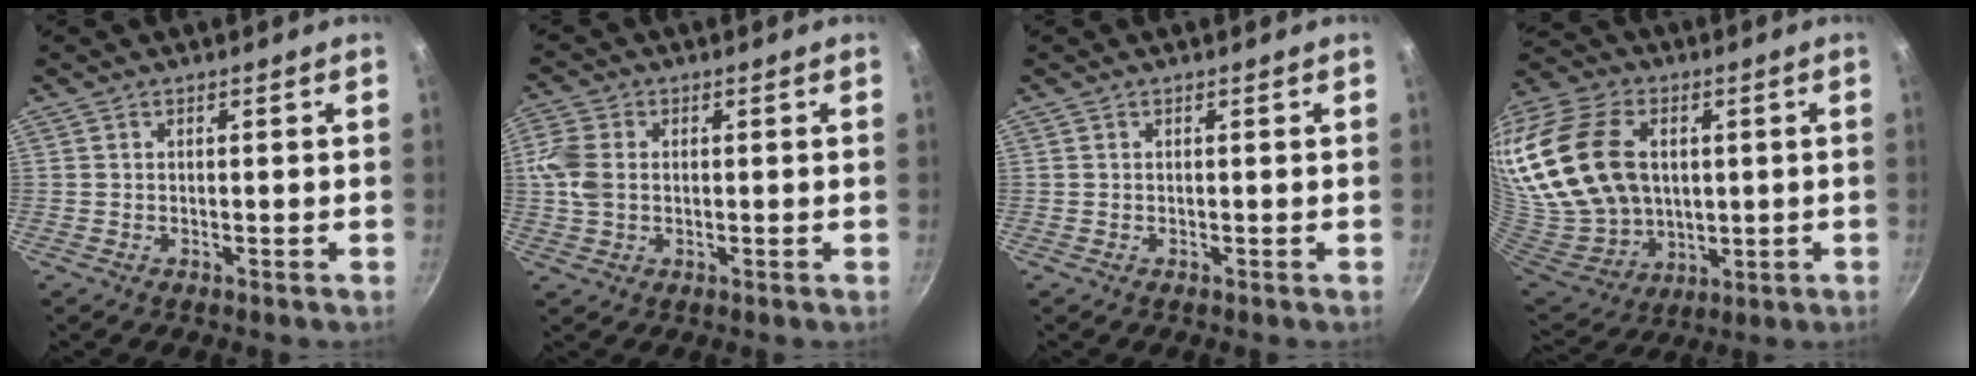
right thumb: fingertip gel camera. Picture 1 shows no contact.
{"total": 6.0, "force": [0.4, 4.4, 4.1], "torque": [-0.087, 0.006, 0.003]}
{"total": 0.0}
{"total": 29.8, "force": [5.9, 21.5, 19.8], "torque": [-0.417, 0.006, 0.120]}